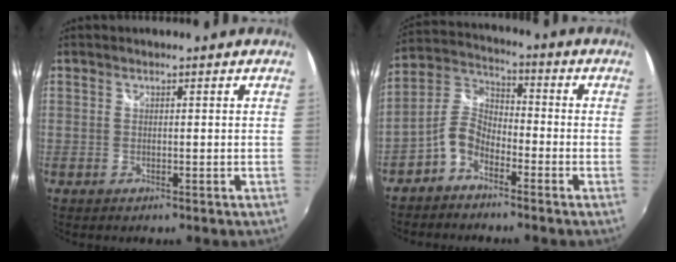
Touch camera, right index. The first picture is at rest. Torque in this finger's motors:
{"motor_torque": [0.04, -0.01, -0.19, -0.13]}